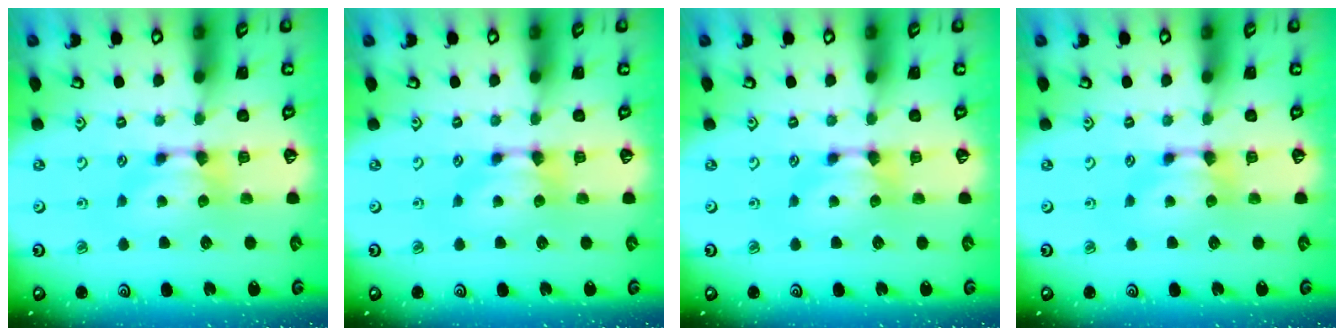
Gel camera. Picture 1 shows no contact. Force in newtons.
{"total": 0.0}
{"total": 0.0}
{"total": 0.0}